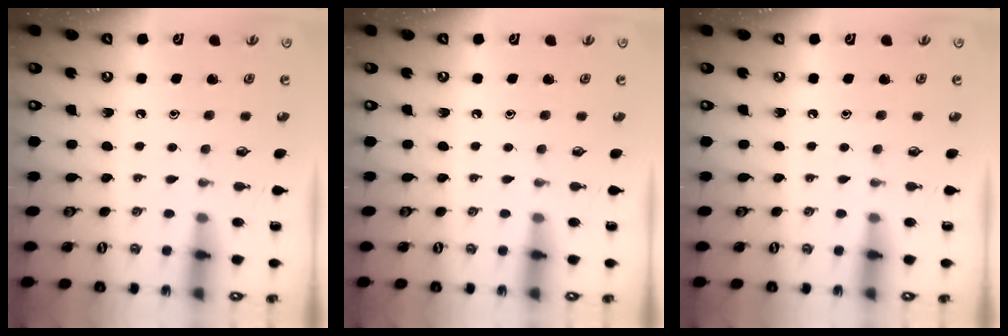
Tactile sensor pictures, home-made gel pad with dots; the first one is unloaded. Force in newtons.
{"total": 0.0}
{"total": 0.0}